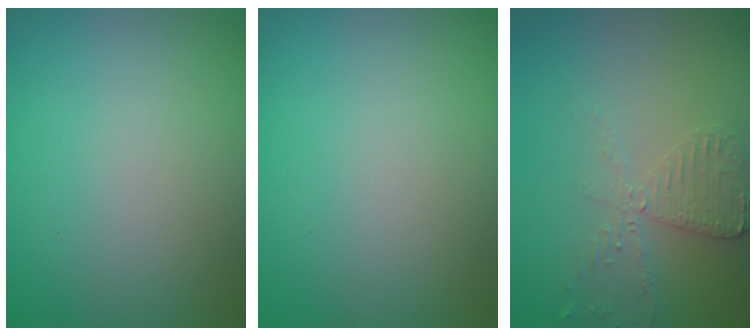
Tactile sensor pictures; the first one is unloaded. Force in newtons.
{"total": 0.0}
{"total": 2.9, "press": 2.8, "slide": 0.6}